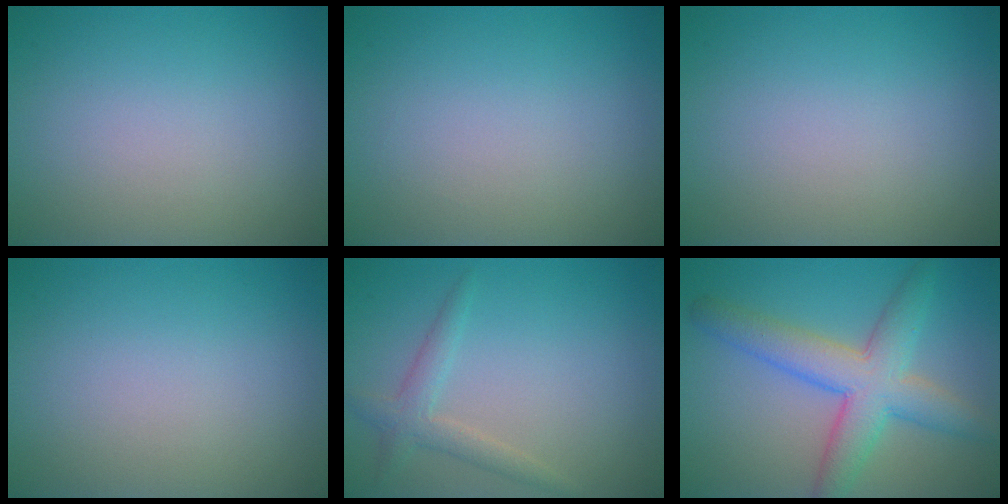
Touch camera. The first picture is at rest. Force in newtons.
{"total": 0.0}
{"total": 0.0}
{"total": 0.0}
{"total": 2.1, "press": 2.1, "slide": 0.0}
{"total": 6.3, "press": 6.3, "slide": 0.2}